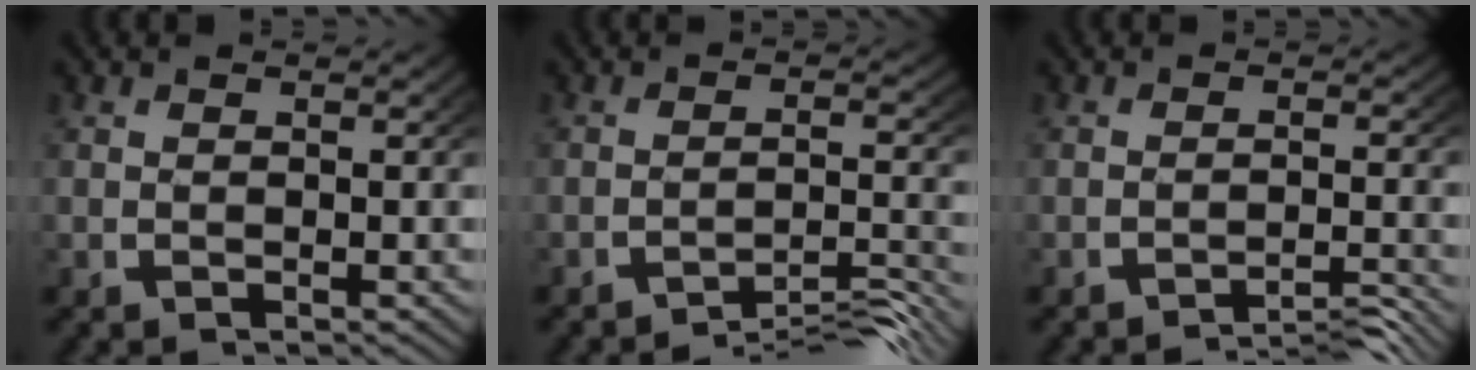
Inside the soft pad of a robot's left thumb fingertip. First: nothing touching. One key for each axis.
{"total": 5.9, "fx": -4.5, "fy": 1.6, "fz": 3.4, "tx": -0.041, "ty": -0.010, "tz": -0.069}
{"total": 3.7, "fx": -3.2, "fy": 0.6, "fz": 1.9, "tx": -0.022, "ty": -0.004, "tz": -0.050}